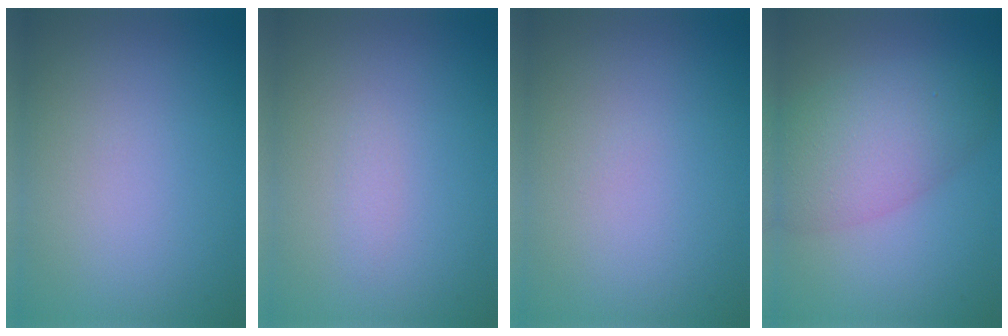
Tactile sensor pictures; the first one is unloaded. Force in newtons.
{"total": 0.6, "press": 0.6, "slide": 0.0}
{"total": 0.0}
{"total": 5.8, "press": 5.8, "slide": 0.1}